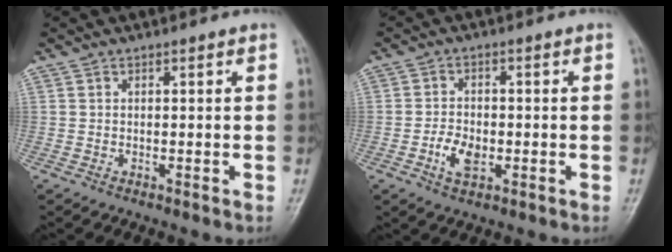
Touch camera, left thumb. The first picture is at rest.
{"total": 4.8, "force": [-1.4, 3.0, 3.4], "torque": [-0.059, 0.006, -0.026]}